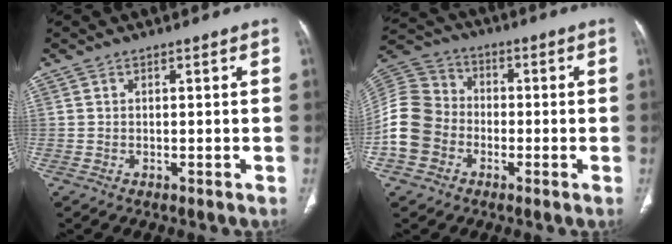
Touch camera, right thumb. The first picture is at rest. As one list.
[{"total": 12.5, "force": [-3.5, 10.6, 5.7], "torque": [-0.104, 0.038, -0.075]}]